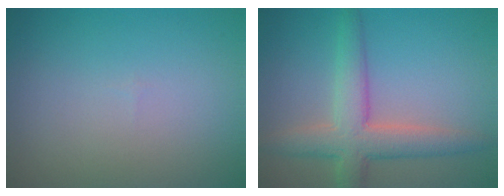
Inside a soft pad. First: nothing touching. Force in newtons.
{"total": 5.3, "press": 5.3, "slide": 0.2}